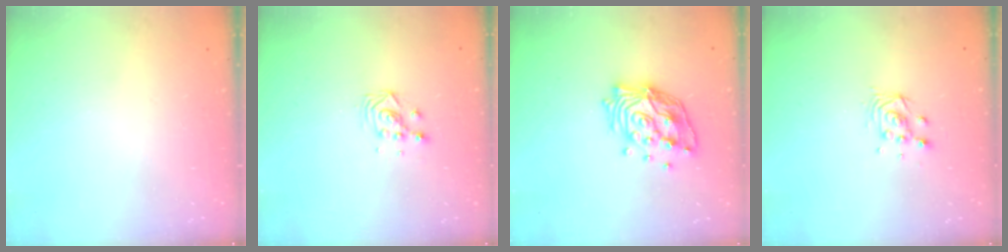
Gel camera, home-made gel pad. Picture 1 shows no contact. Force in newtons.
{"total": 3.3, "press": 3.3, "slide": 0.2}
{"total": 14.9, "press": 14.8, "slide": 1.1}
{"total": 4.0, "press": 4.0, "slide": 0.1}